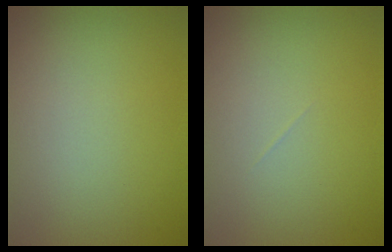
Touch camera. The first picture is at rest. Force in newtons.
{"total": 0.0}